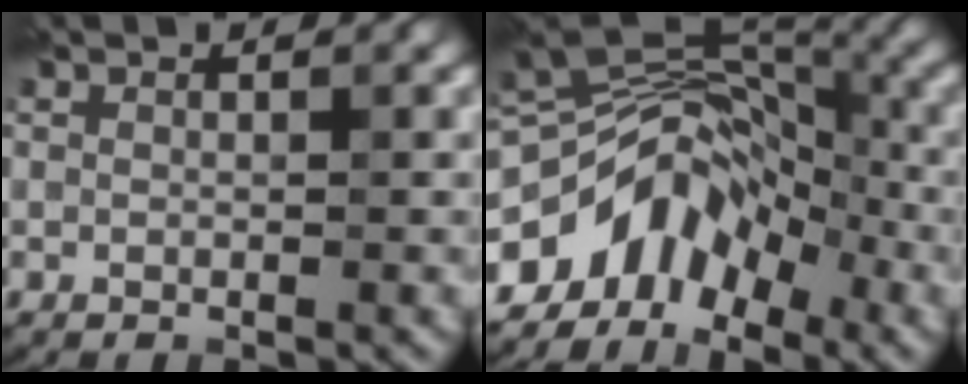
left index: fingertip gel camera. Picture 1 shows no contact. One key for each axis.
{"total": 8.8, "fx": -4.6, "fy": 5.6, "fz": 5.0, "tx": -0.072, "ty": 0.011, "tz": -0.098}